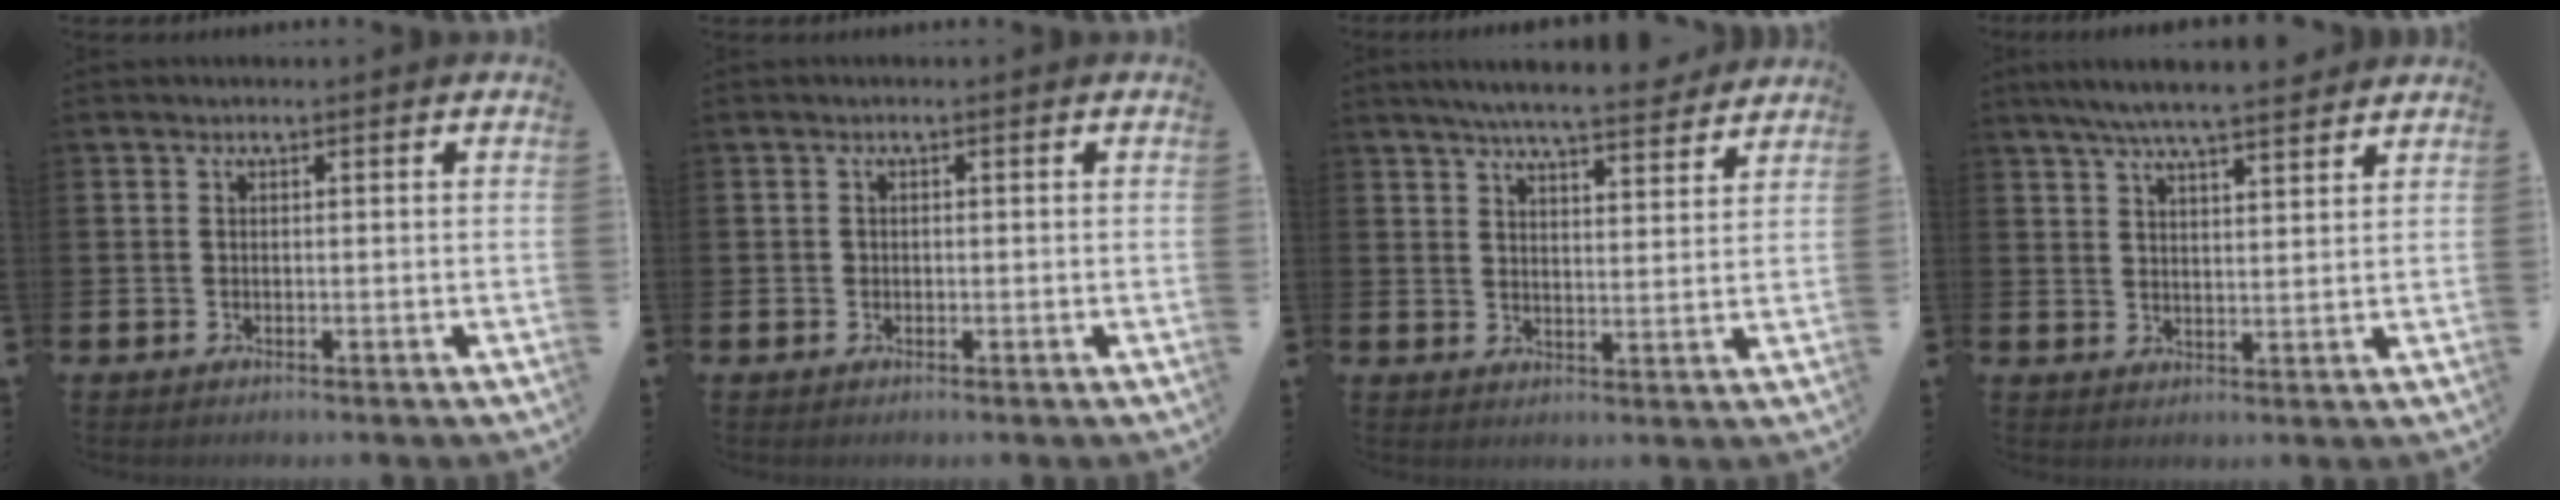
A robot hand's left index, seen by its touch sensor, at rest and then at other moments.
{"total": 0.7, "force": [-0.1, 0.6, 0.2], "torque": [-0.003, 0.004, -0.004]}
{"total": 6.4, "force": [6.1, 0.4, 1.9], "torque": [-0.046, -0.034, 0.105]}
{"total": 6.4, "force": [6.0, 0.5, 2.3], "torque": [-0.058, -0.022, 0.108]}